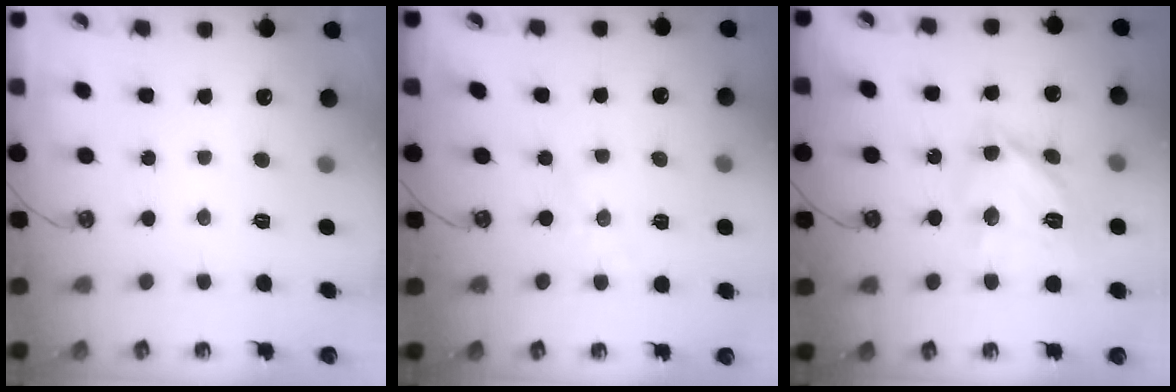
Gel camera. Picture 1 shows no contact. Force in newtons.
{"total": 4.1, "press": 4.1, "slide": 0.4}
{"total": 13.7, "press": 13.6, "slide": 1.2}